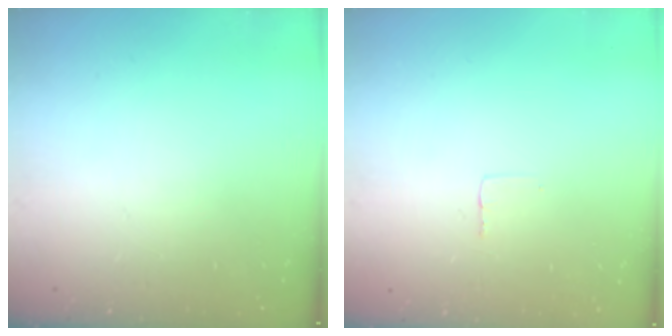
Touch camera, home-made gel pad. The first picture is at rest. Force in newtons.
{"total": 2.4, "press": 2.4, "slide": 0.1}